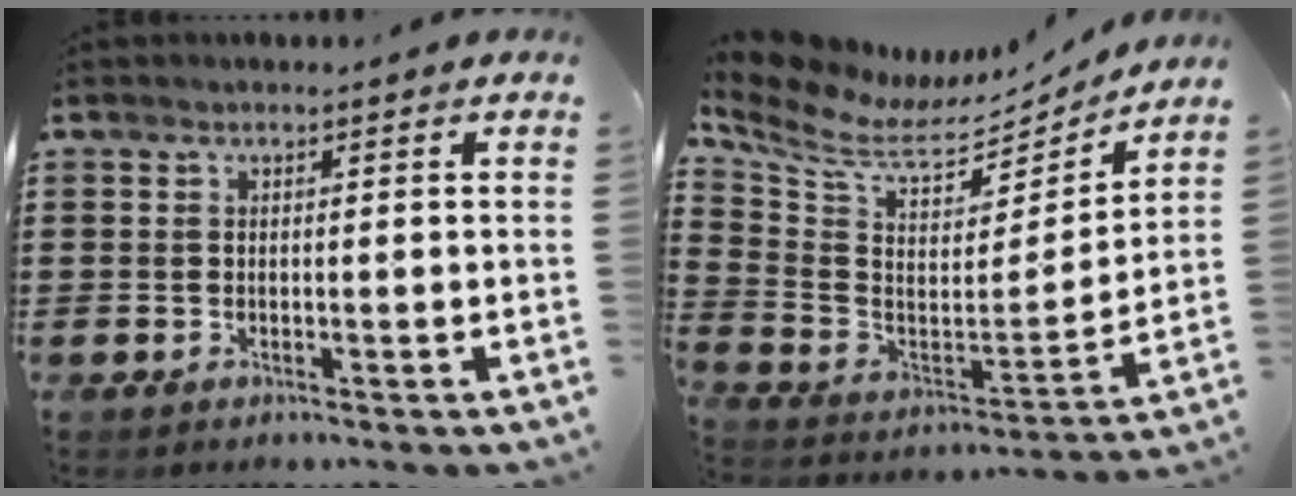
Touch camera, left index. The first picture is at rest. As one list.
[{"total": 8.3, "force": [6.8, 3.1, 3.7], "torque": [-0.112, -0.050, 0.114]}]